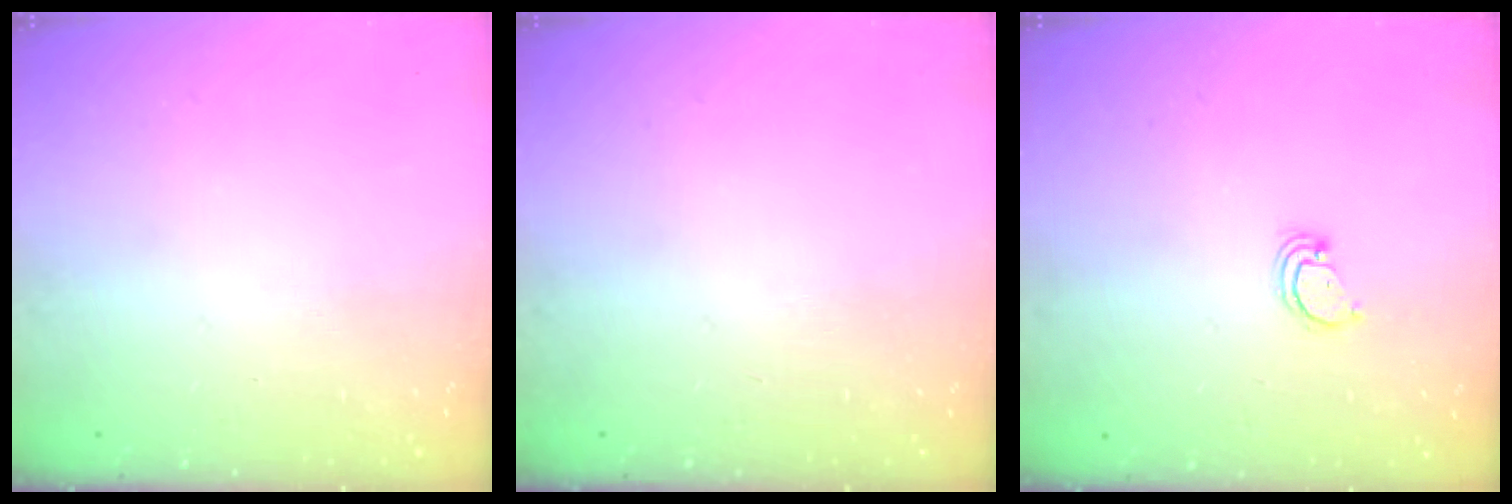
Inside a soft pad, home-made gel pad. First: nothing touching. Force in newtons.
{"total": 0.0}
{"total": 2.1, "press": 2.1, "slide": 0.2}